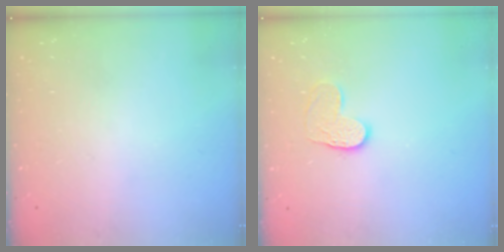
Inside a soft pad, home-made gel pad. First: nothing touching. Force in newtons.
{"total": 7.6, "press": 7.6, "slide": 0.4}